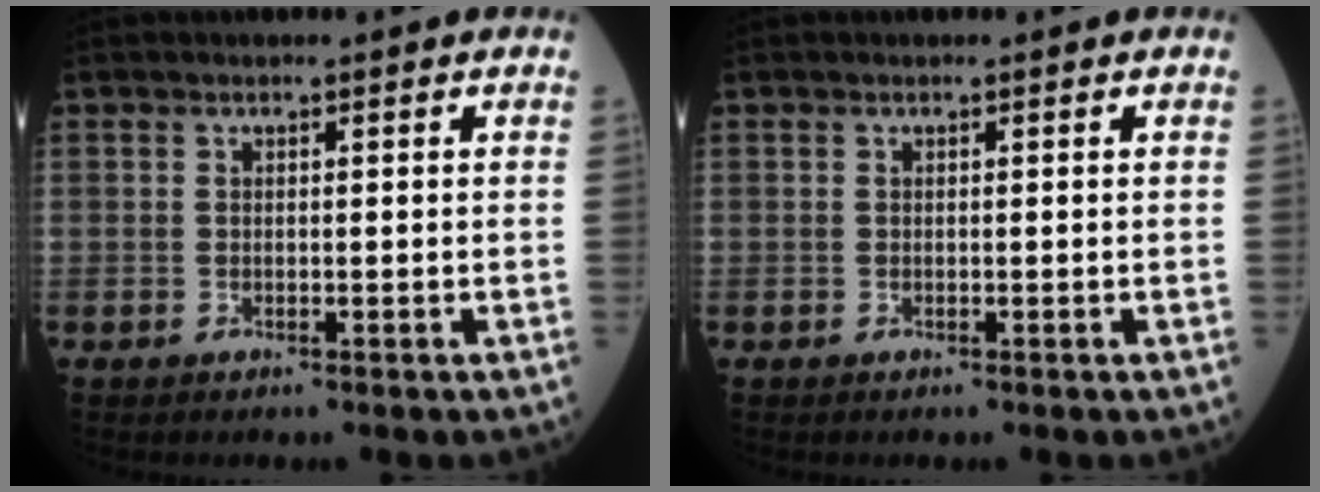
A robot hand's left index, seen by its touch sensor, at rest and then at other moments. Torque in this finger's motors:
{"motor_torque": [0.00, 0.00, 0.00, 0.00]}